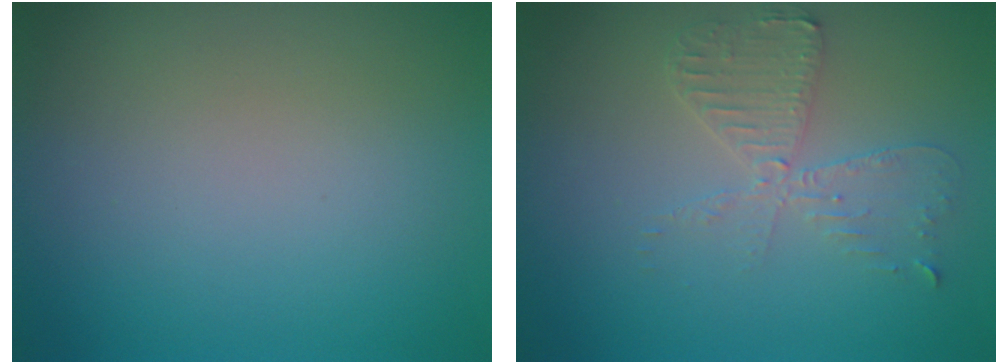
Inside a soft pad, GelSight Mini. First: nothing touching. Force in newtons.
{"total": 3.3, "press": 2.8, "slide": 1.7}